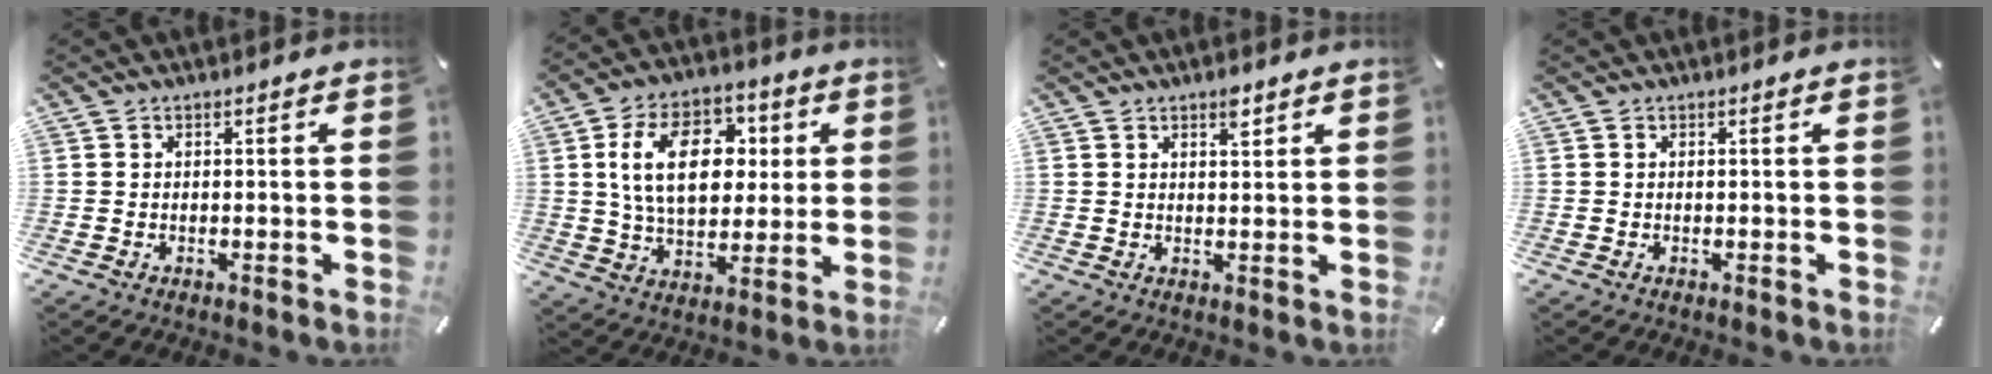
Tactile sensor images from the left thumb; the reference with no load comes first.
{"total": 17.5, "force": [3.6, 11.7, 12.5], "torque": [-0.218, 0.013, 0.059]}
{"total": 2.7, "force": [1.7, 1.1, 1.7], "torque": [-0.021, -0.004, 0.026]}
{"total": 0.0}